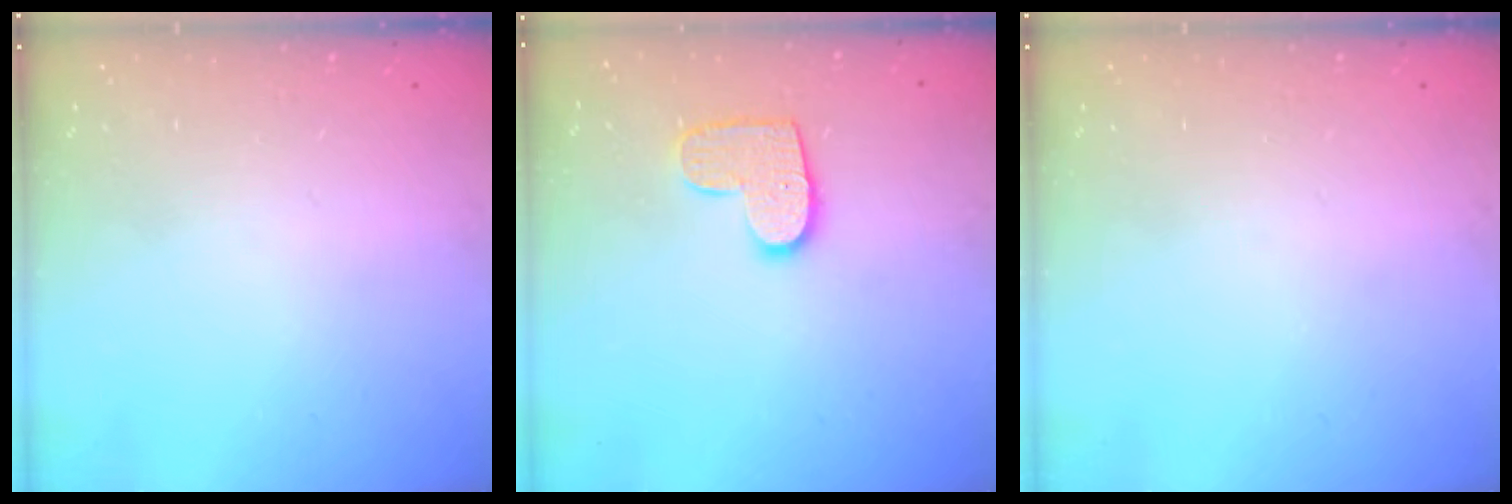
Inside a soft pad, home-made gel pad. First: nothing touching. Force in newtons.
{"total": 9.9, "press": 9.9, "slide": 0.4}
{"total": 0.0}